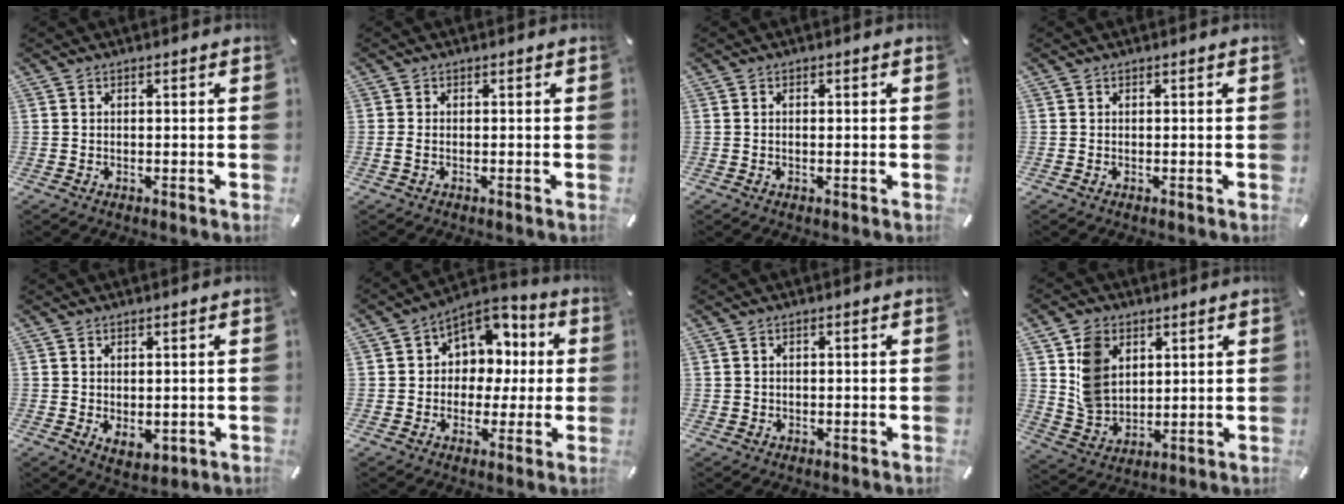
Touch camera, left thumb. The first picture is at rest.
{"total": 1.1, "force": [-0.3, 0.4, 1.0], "torque": [-0.019, 0.001, -0.007]}
{"total": 0.5, "force": [-0.1, 0.2, 0.5], "torque": [-0.009, 0.000, -0.002]}
{"total": 0.0}
{"total": 3.0, "force": [0.7, 2.1, 2.1], "torque": [-0.022, -0.005, 0.013]}
{"total": 9.4, "force": [1.8, 8.5, 3.4], "torque": [-0.052, -0.014, 0.038]}
{"total": 1.0, "force": [0.0, 1.0, 0.0], "torque": [0.000, 0.006, -0.002]}
{"total": 10.4, "force": [4.2, 8.1, 4.9], "torque": [-0.103, -0.001, 0.085]}